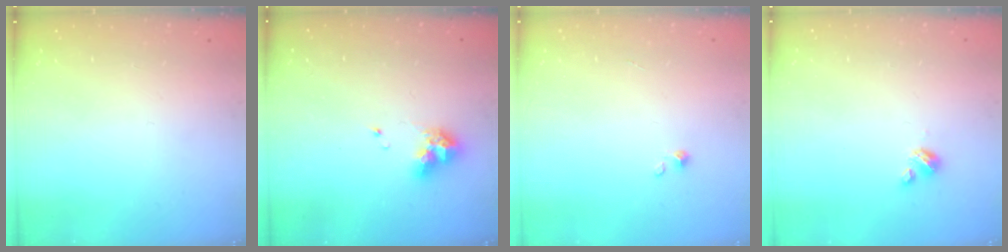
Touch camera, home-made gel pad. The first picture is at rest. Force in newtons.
{"total": 8.2, "press": 8.1, "slide": 1.2}
{"total": 0.7, "press": 0.7, "slide": 0.1}
{"total": 2.7, "press": 2.7, "slide": 0.3}